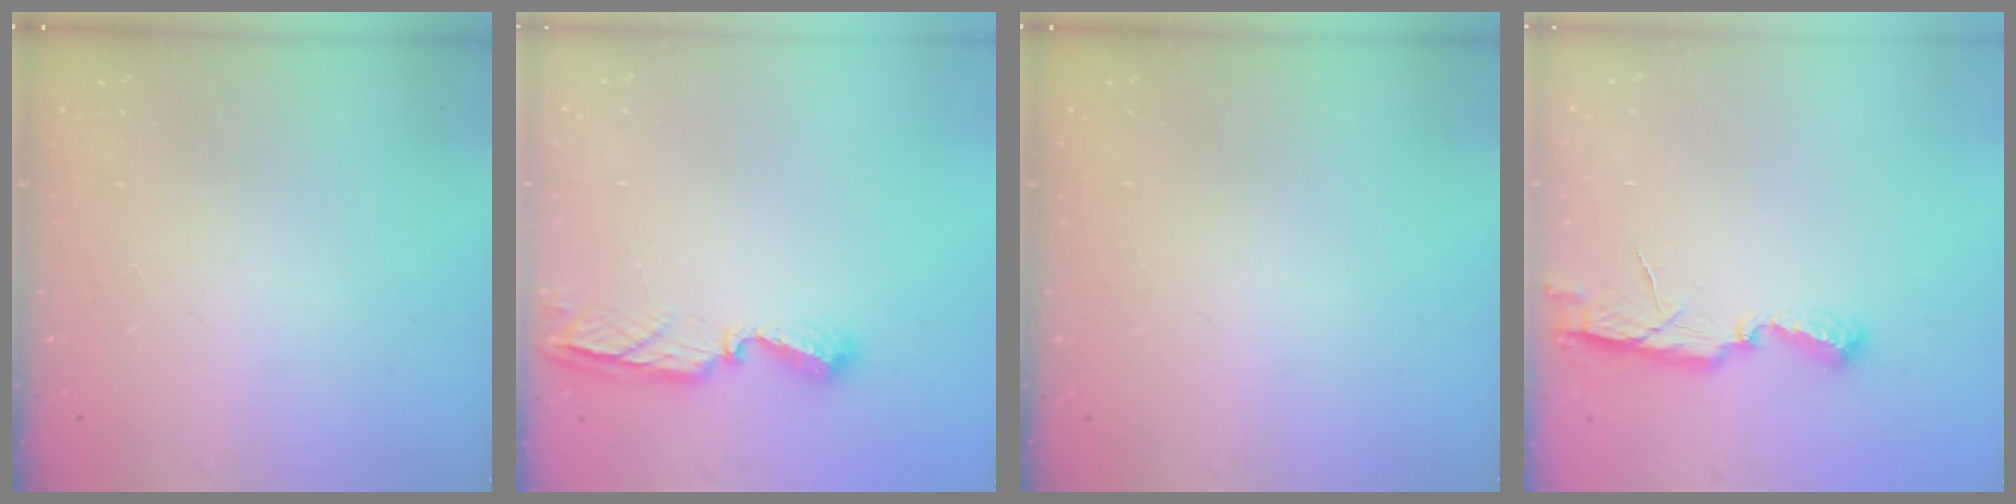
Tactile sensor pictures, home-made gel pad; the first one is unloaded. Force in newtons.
{"total": 8.0, "press": 7.9, "slide": 1.0}
{"total": 0.0}
{"total": 6.5, "press": 6.5, "slide": 0.5}